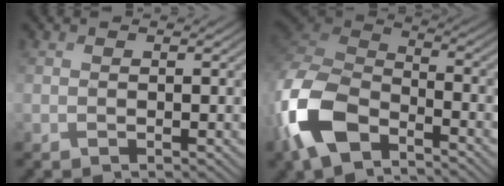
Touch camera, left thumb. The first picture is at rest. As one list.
[{"total": 12.7, "force": [-7.1, 6.6, 8.1], "torque": [-0.208, -0.023, -0.157]}]